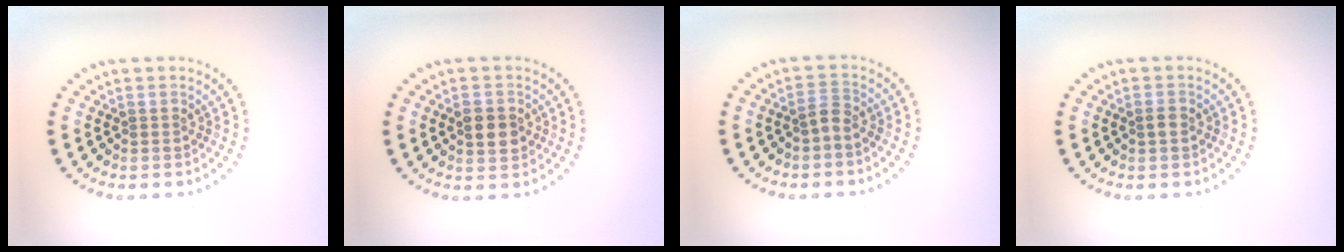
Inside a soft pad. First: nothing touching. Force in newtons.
{"total": 2.8, "press": 2.7, "slide": 0.2}
{"total": 1.3, "press": 1.1, "slide": 0.8}
{"total": 0.8, "press": 0.8, "slide": 0.1}